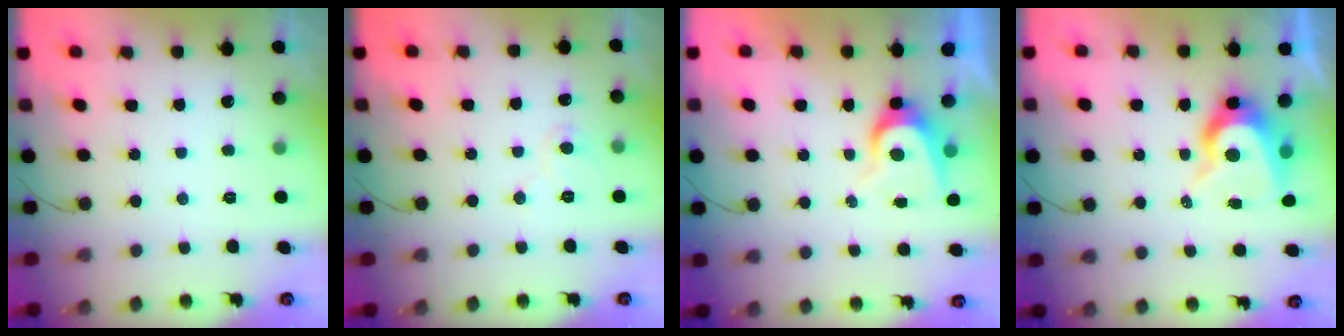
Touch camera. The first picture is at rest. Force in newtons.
{"total": 6.4, "press": 6.4, "slide": 0.5}
{"total": 6.6, "press": 6.6, "slide": 0.5}
{"total": 9.0, "press": 9.0, "slide": 0.9}